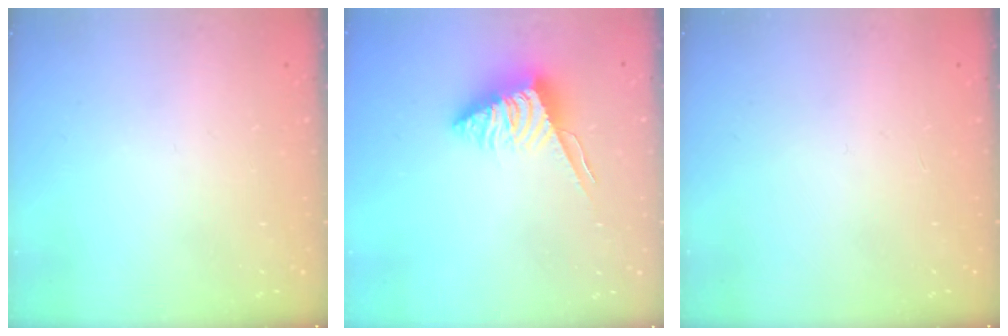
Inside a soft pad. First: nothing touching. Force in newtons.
{"total": 6.4, "press": 6.4, "slide": 0.5}
{"total": 0.0}